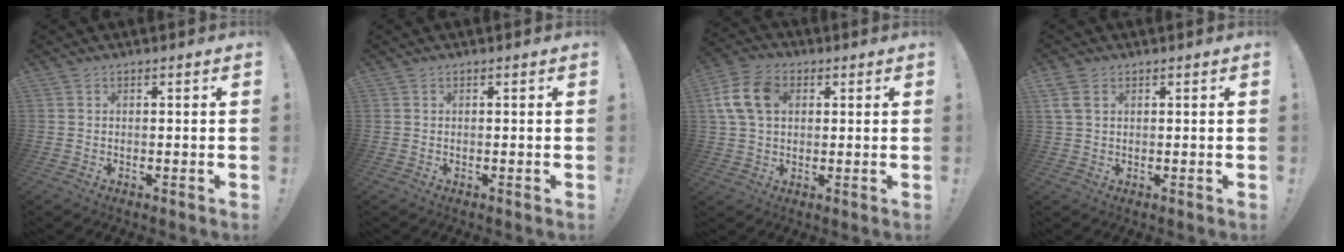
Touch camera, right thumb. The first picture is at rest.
{"total": 0.0}
{"total": 12.6, "force": [3.1, 8.9, 8.3], "torque": [-0.158, 0.014, 0.065]}
{"total": 4.2, "force": [1.9, 2.5, 2.9], "torque": [-0.057, 0.002, 0.039]}